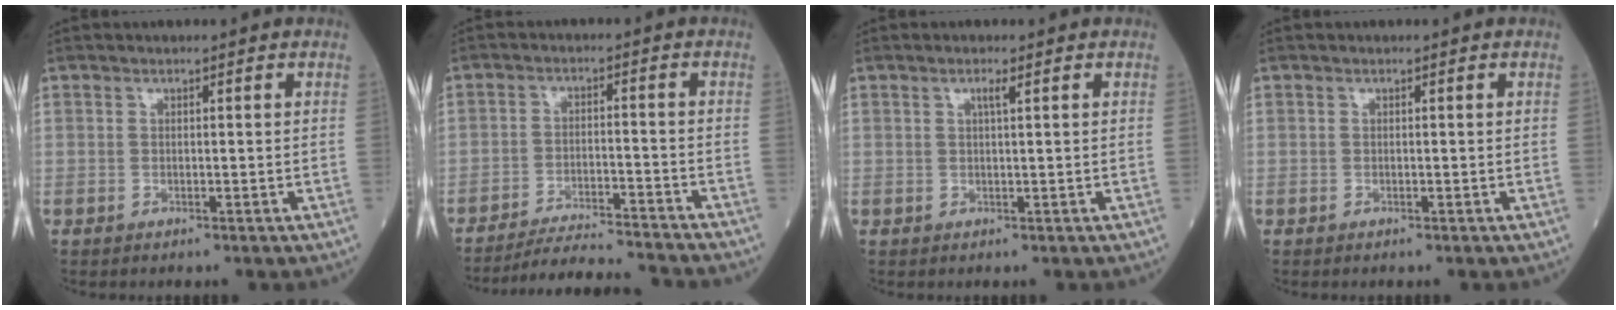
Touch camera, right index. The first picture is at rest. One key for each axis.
{"total": 12.3, "fx": -11.8, "fy": -0.1, "fz": 3.3, "tx": -0.047, "ty": -0.012, "tz": -0.178}
{"total": 1.2, "fx": 0.6, "fy": -0.1, "fz": 1.1, "tx": -0.021, "ty": 0.000, "tz": 0.010}
{"total": 0.0}